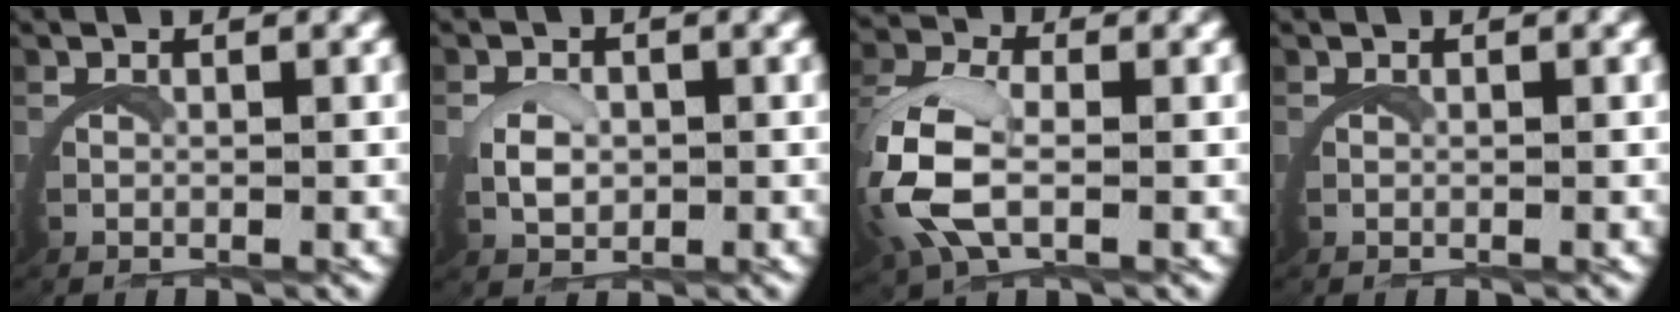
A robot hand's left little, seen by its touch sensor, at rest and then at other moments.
{"total": 1.5, "force": [0.7, 0.7, 1.2], "torque": [-0.027, -0.004, 0.016]}
{"total": 5.9, "force": [-0.2, 3.6, 4.7], "torque": [-0.138, -0.012, 0.002]}
{"total": 0.0}